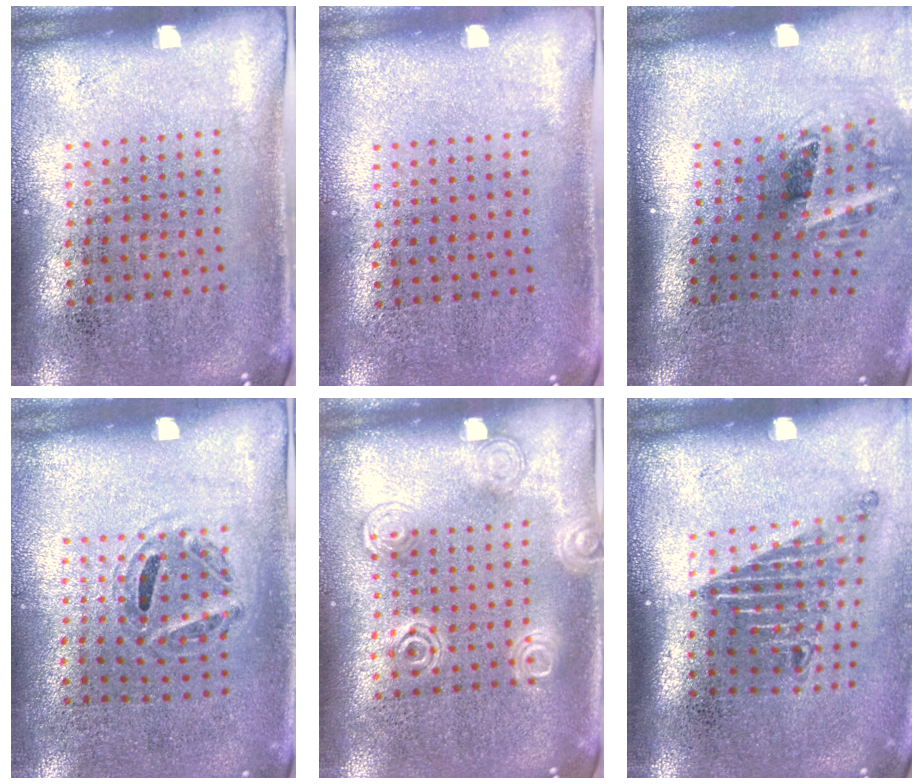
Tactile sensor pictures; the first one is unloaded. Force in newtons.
{"total": 0.0}
{"total": 2.2, "press": 1.3, "slide": 1.7}
{"total": 1.0, "press": 0.7, "slide": 0.8}
{"total": 2.1, "press": 2.0, "slide": 0.3}
{"total": 1.7, "press": 1.2, "slide": 1.2}